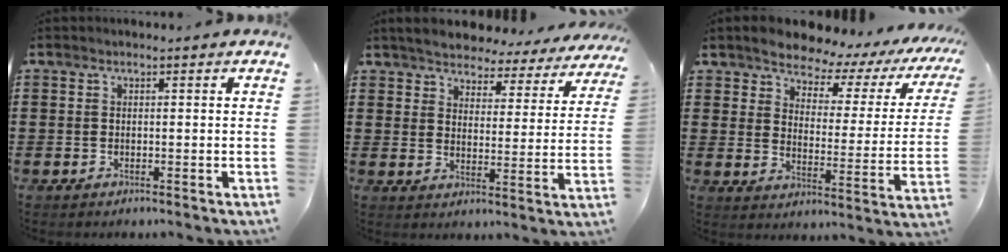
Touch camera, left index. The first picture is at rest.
{"total": 4.8, "force": [4.7, 0.5, 0.0], "torque": [-0.031, -0.035, 0.081]}
{"total": 4.8, "force": [4.6, 0.9, 1.0], "torque": [-0.043, -0.043, 0.070]}